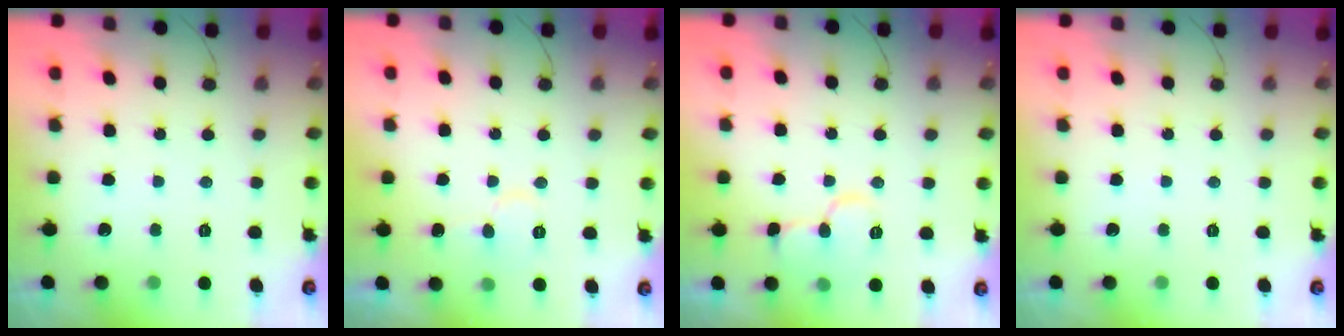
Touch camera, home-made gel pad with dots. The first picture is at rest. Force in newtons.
{"total": 6.0, "press": 6.0, "slide": 0.3}
{"total": 9.1, "press": 9.1, "slide": 0.8}
{"total": 0.0}